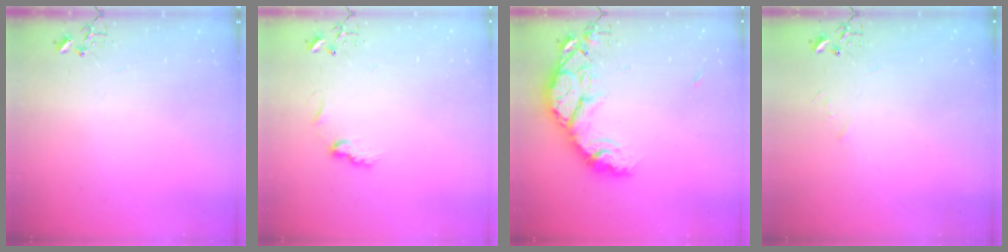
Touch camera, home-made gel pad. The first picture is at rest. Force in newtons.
{"total": 7.6, "press": 7.6, "slide": 0.7}
{"total": 15.3, "press": 15.2, "slide": 1.3}
{"total": 3.5, "press": 3.5, "slide": 0.4}